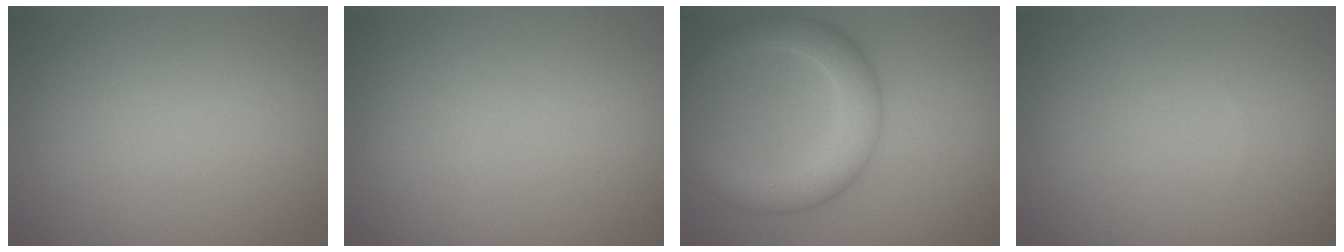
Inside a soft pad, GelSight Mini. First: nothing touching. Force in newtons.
{"total": 0.0}
{"total": 5.2, "press": 5.2, "slide": 0.2}
{"total": 0.0}